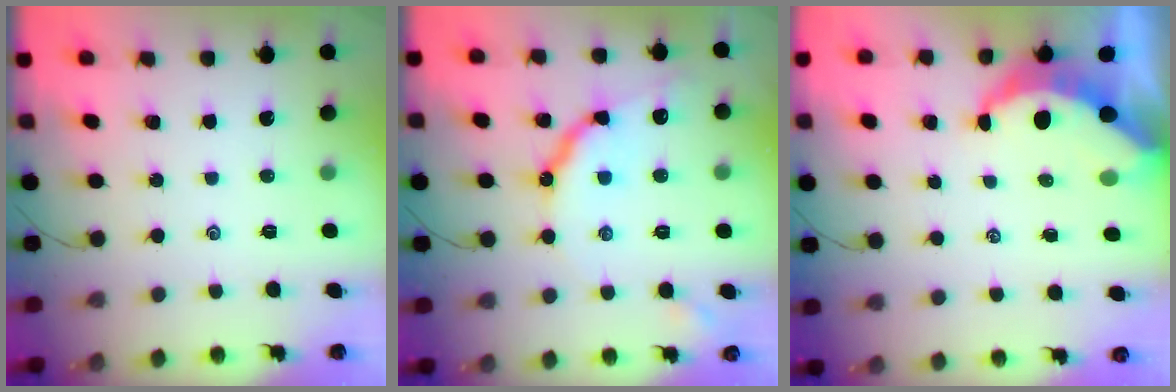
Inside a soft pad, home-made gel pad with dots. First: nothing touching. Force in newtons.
{"total": 9.8, "press": 9.8, "slide": 1.0}
{"total": 6.6, "press": 6.5, "slide": 0.9}